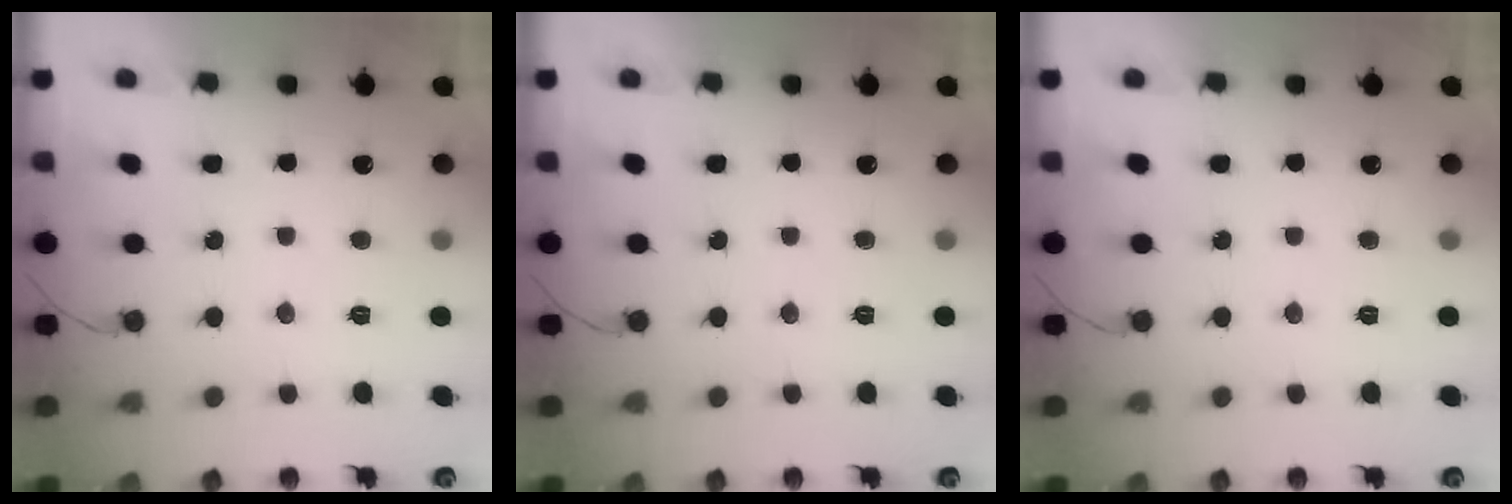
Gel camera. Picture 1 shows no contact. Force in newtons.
{"total": 0.0}
{"total": 0.0}